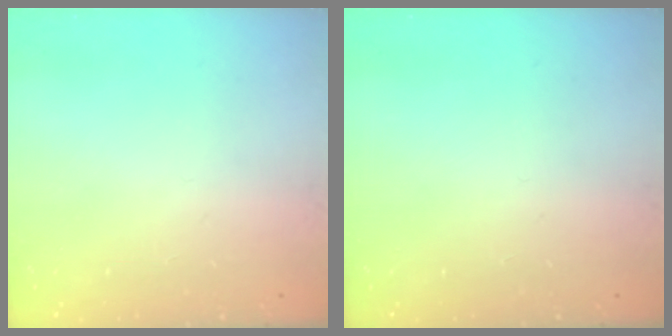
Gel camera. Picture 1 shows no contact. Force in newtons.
{"total": 0.0}